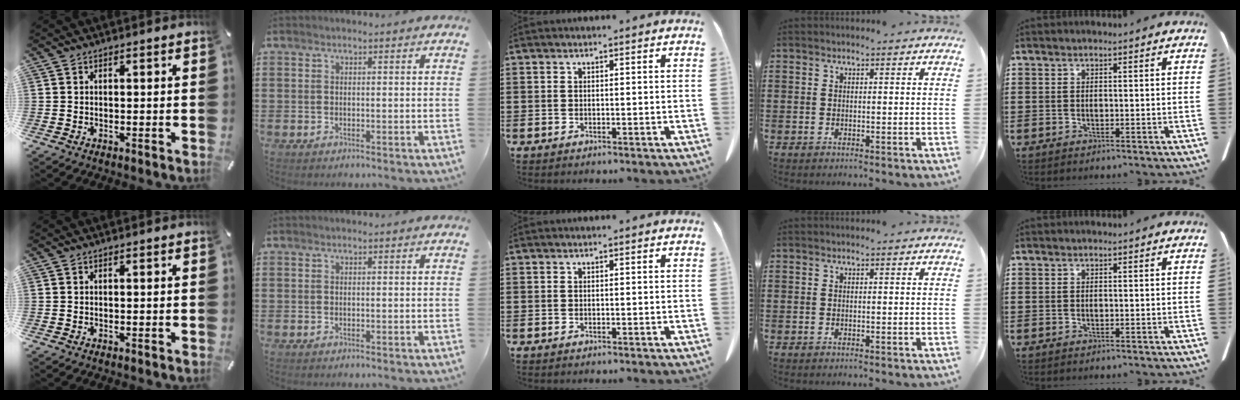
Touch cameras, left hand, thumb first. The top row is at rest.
{}